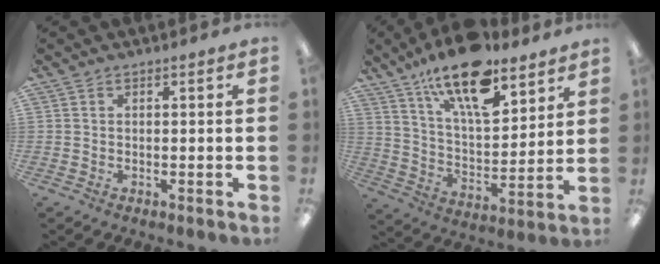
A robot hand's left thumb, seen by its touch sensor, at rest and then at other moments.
{"total": 19.2, "force": [13.3, 7.4, 11.7], "torque": [-0.190, -0.073, 0.225]}